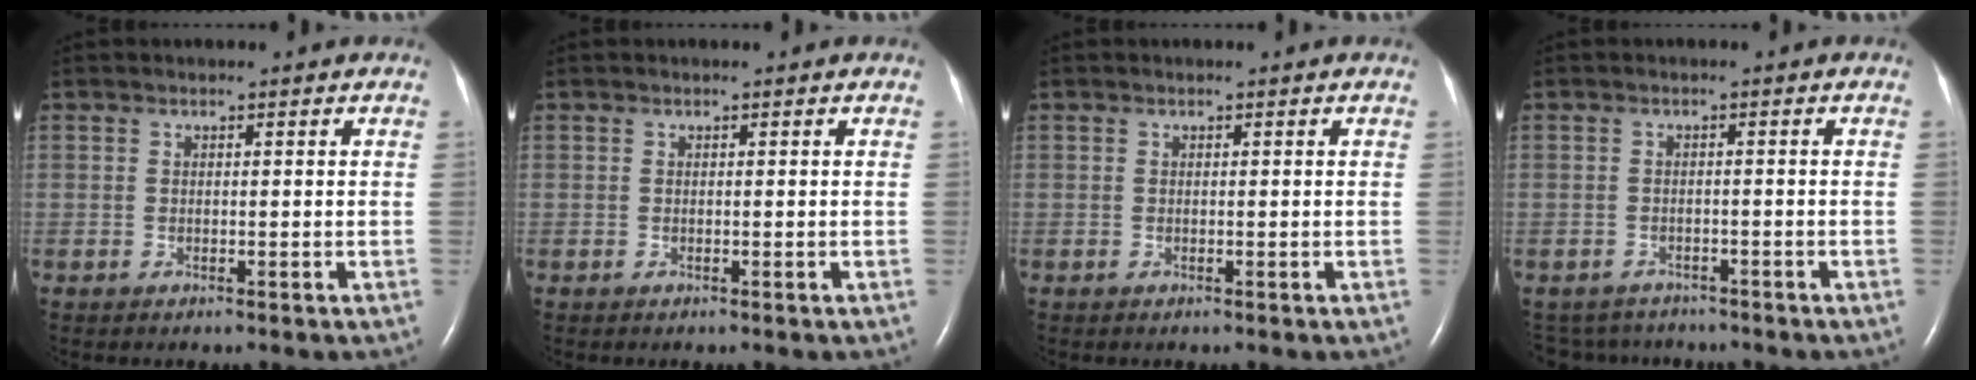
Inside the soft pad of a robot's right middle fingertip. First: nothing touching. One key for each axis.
{"total": 0.0}
{"total": 0.0}
{"total": 5.2, "fx": -4.8, "fy": 2.0, "fz": -0.1, "tx": 0.000, "ty": 0.003, "tz": -0.067}